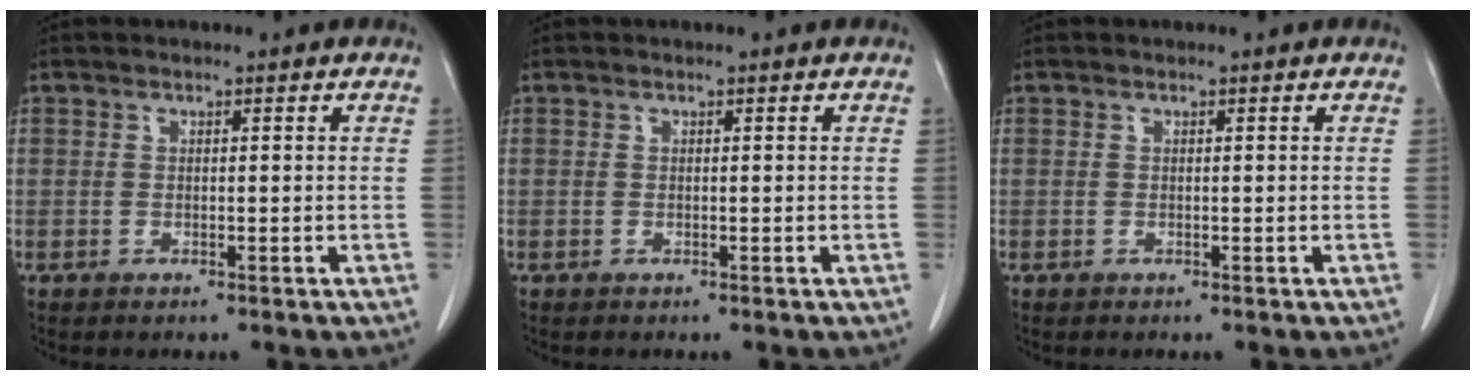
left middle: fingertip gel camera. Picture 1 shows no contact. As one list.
[{"total": 0.0}, {"total": 0.0}]